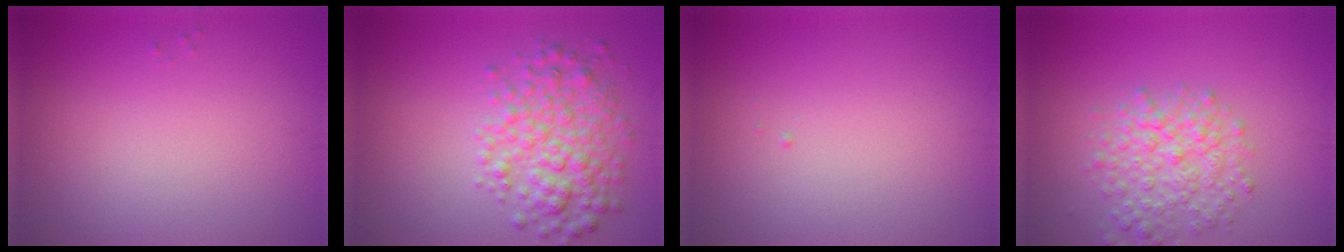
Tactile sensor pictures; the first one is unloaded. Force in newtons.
{"total": 4.8, "press": 4.8, "slide": 0.1}
{"total": 0.0}
{"total": 4.1, "press": 4.1, "slide": 0.2}